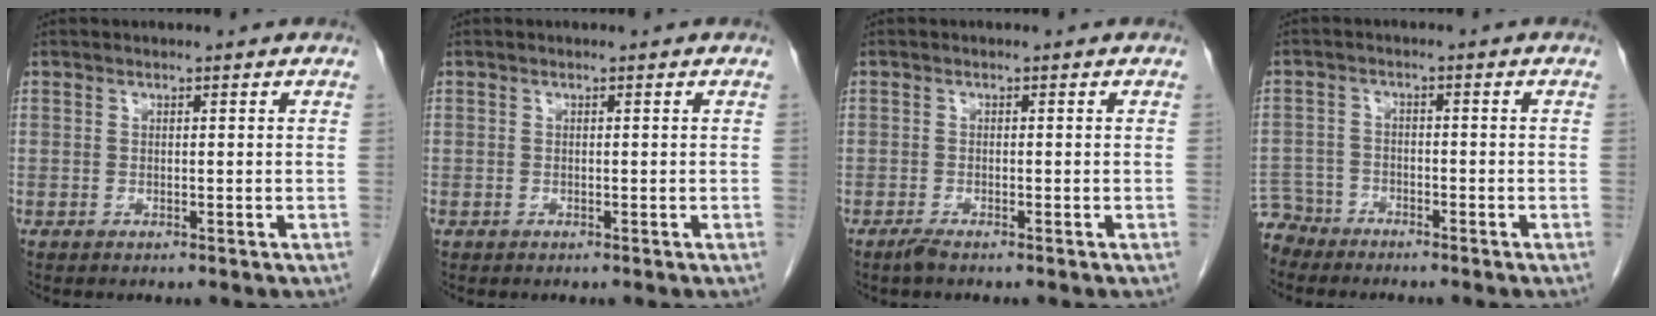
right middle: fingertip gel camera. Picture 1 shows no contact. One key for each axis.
{"total": 0.0}
{"total": 1.0, "fx": -0.9, "fy": 0.0, "fz": 0.6, "tx": -0.015, "ty": -0.004, "tz": -0.014}
{"total": 5.0, "fx": -4.6, "fy": 1.8, "fz": -0.7, "tx": 0.015, "ty": -0.006, "tz": -0.093}